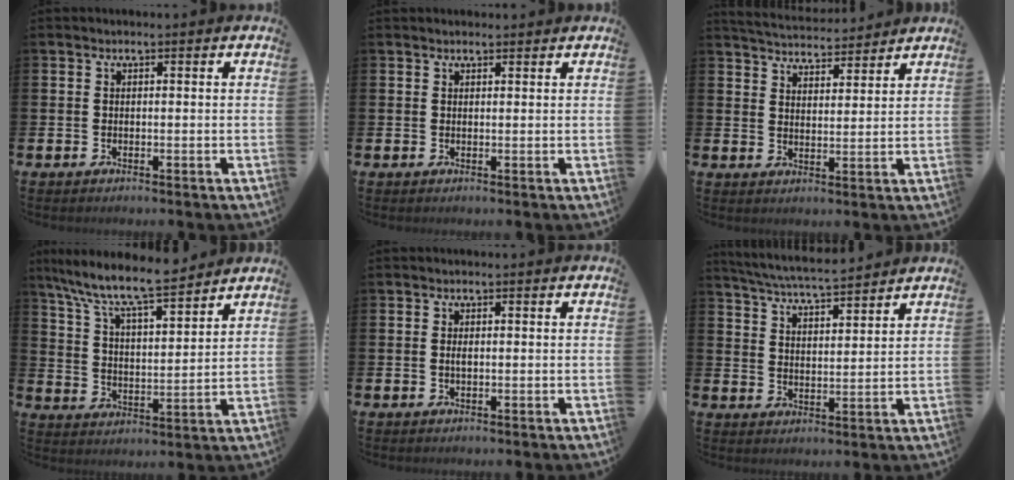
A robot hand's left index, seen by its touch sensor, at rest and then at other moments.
{"total": 1.0, "force": [0.9, 0.3, 0.2], "torque": [0.004, 0.001, 0.014]}
{"total": 4.9, "force": [4.8, 0.7, 0.2], "torque": [-0.019, -0.030, 0.086]}
{"total": 9.2, "force": [8.5, 1.0, 3.4], "torque": [-0.099, -0.059, 0.146]}
{"total": 0.9, "force": [0.0, 0.3, 0.8], "torque": [-0.016, 0.001, -0.001]}
{"total": 5.7, "force": [5.6, 0.2, 1.3], "torque": [-0.048, -0.034, 0.098]}